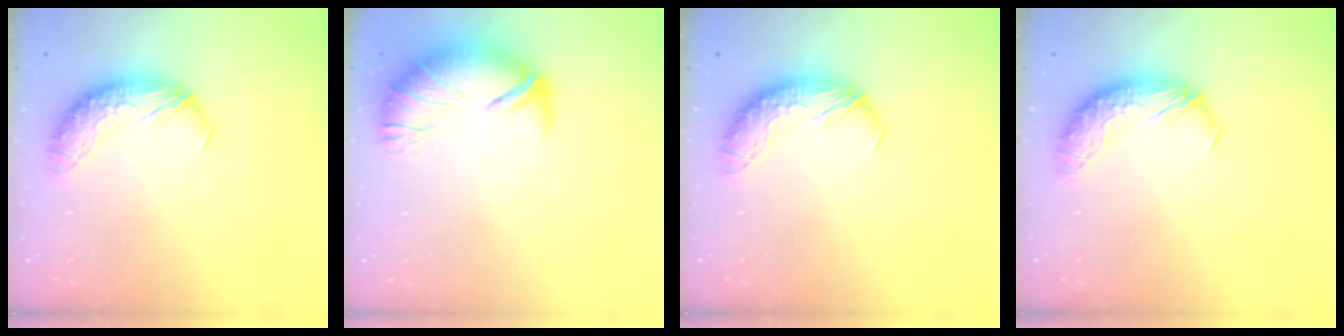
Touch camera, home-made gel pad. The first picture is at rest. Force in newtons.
{"total": 2.8, "press": 1.7, "slide": 2.3}
{"total": 0.0}
{"total": 0.0}